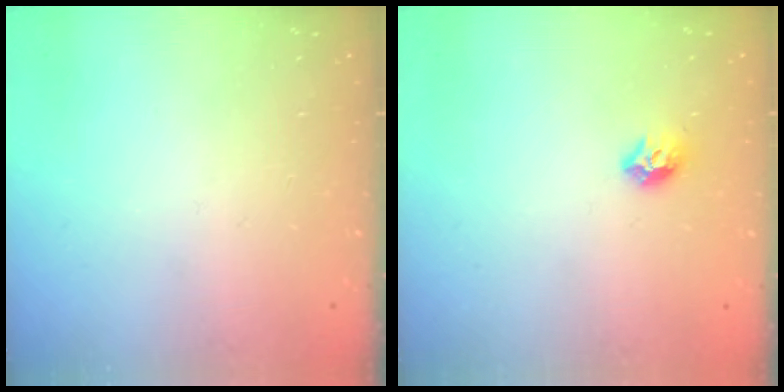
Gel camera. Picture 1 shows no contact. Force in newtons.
{"total": 7.9, "press": 7.8, "slide": 1.0}